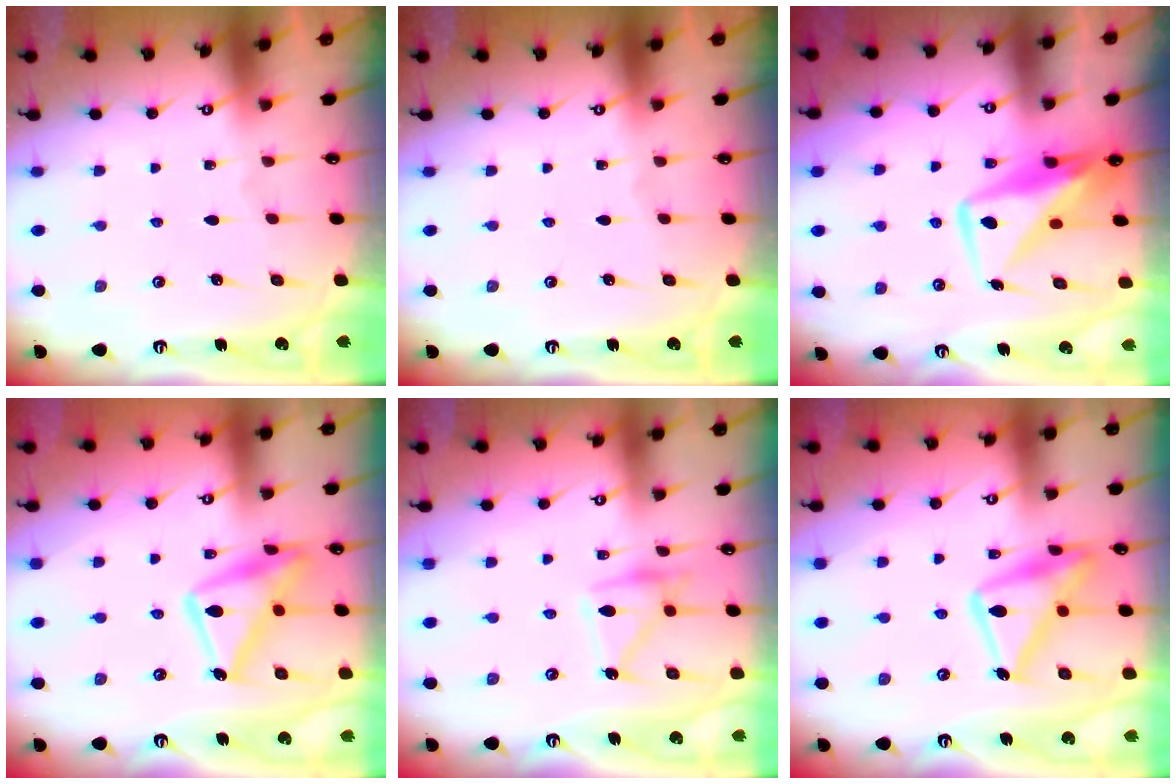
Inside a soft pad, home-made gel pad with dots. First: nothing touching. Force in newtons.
{"total": 0.0}
{"total": 12.3, "press": 12.2, "slide": 1.0}
{"total": 18.1, "press": 18.1, "slide": 1.2}
{"total": 13.3, "press": 13.2, "slide": 0.8}
{"total": 17.8, "press": 17.7, "slide": 1.1}